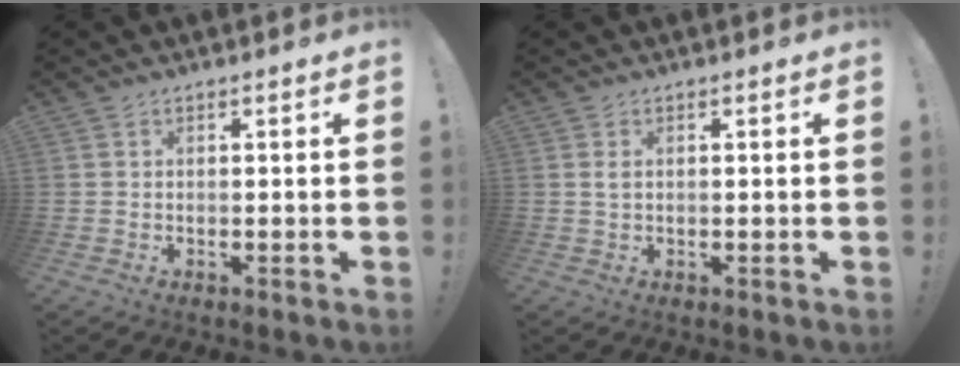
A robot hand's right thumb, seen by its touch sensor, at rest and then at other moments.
{"total": 1.3, "force": [0.6, 0.6, 1.0], "torque": [-0.014, 0.001, 0.008]}